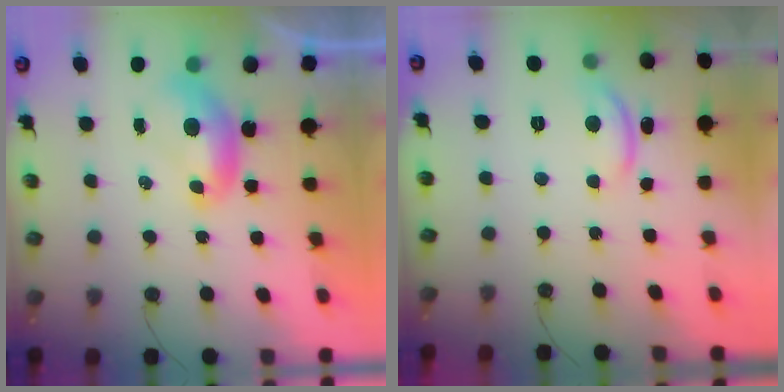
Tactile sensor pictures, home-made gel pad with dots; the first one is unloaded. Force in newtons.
{"total": 2.7, "press": 2.6, "slide": 0.3}